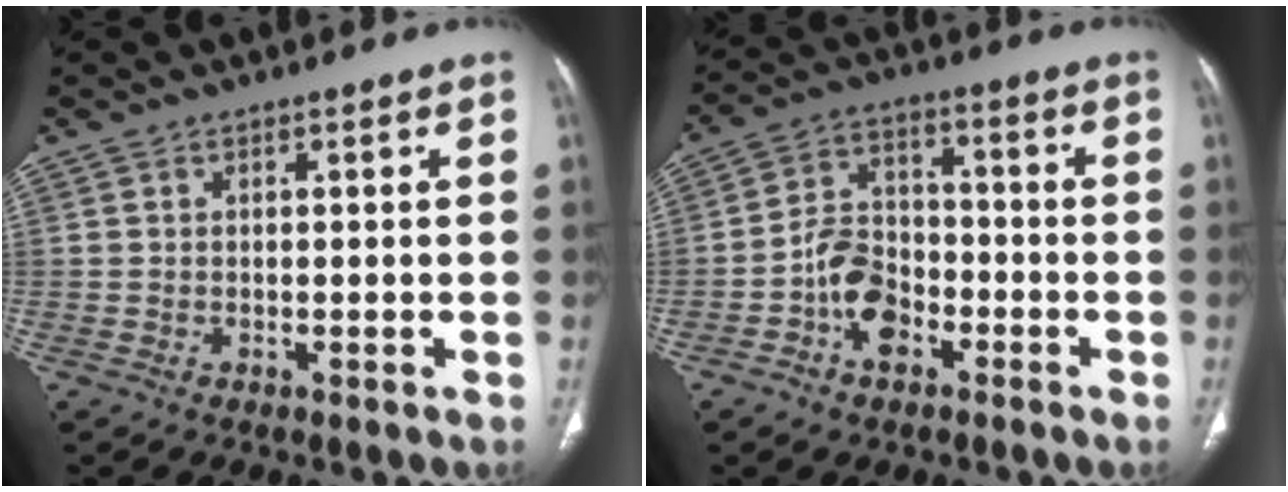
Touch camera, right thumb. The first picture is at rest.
{"total": 9.1, "force": [-4.0, 6.0, 5.6], "torque": [-0.082, 0.034, -0.079]}